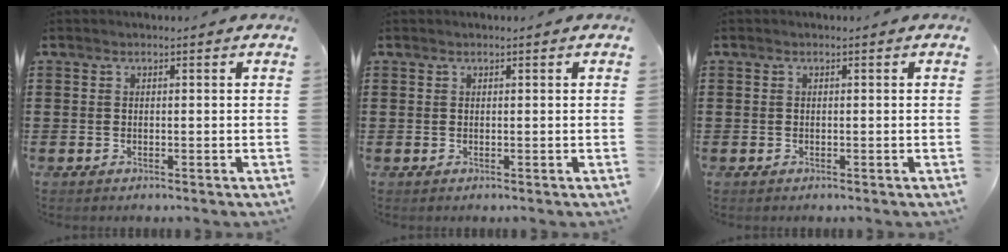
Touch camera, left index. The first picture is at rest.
{"total": 0.0}
{"total": 0.0}